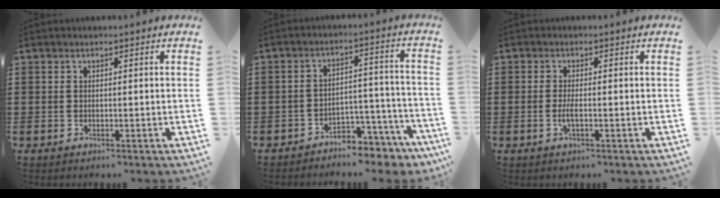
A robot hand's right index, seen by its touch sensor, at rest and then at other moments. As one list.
[{"total": 5.0, "force": [-4.7, 1.2, 1.2], "torque": [-0.021, 0.013, -0.093]}, {"total": 2.2, "force": [-0.7, 0.4, 2.1], "torque": [-0.044, -0.003, -0.014]}]